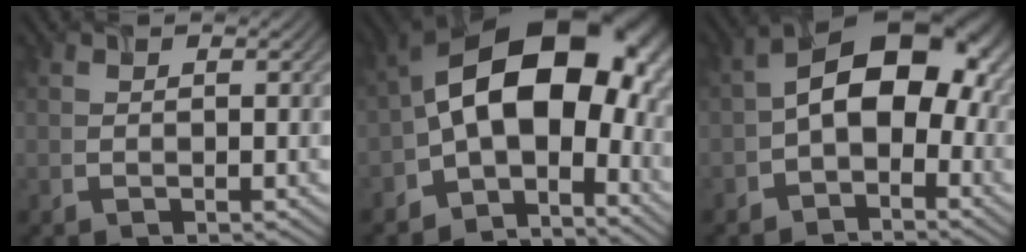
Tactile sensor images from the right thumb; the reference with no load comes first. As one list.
[{"total": 16.5, "force": [-1.8, 9.8, 13.1], "torque": [-0.204, 0.016, -0.041]}, {"total": 10.7, "force": [-1.0, 6.7, 8.3], "torque": [-0.126, 0.022, -0.028]}]